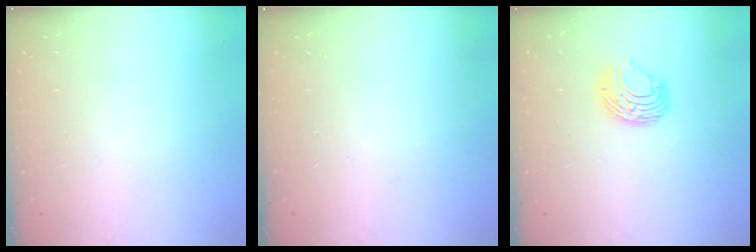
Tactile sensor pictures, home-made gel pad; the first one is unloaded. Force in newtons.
{"total": 0.0}
{"total": 8.0, "press": 7.9, "slide": 0.4}